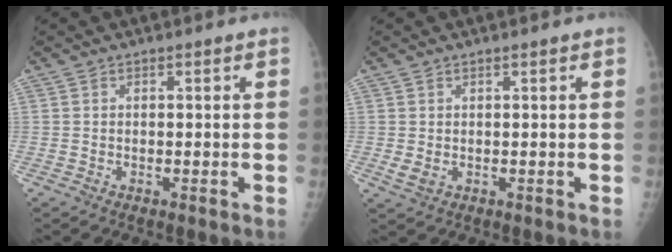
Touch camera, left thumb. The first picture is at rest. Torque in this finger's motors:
{"motor_torque": [-0.10, -0.21, 0.29, 0.11, 0.01]}